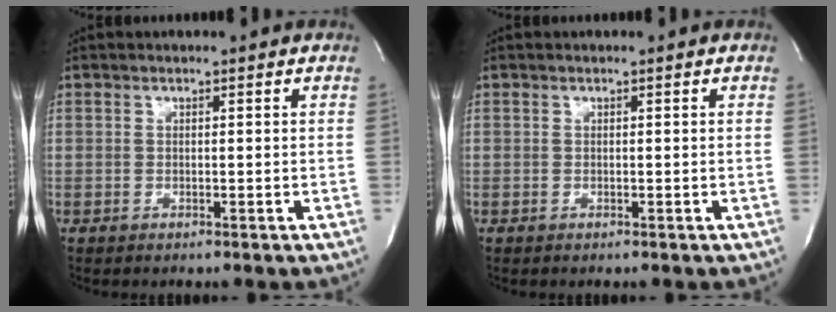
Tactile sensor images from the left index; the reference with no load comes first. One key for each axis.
{"total": 0.0}